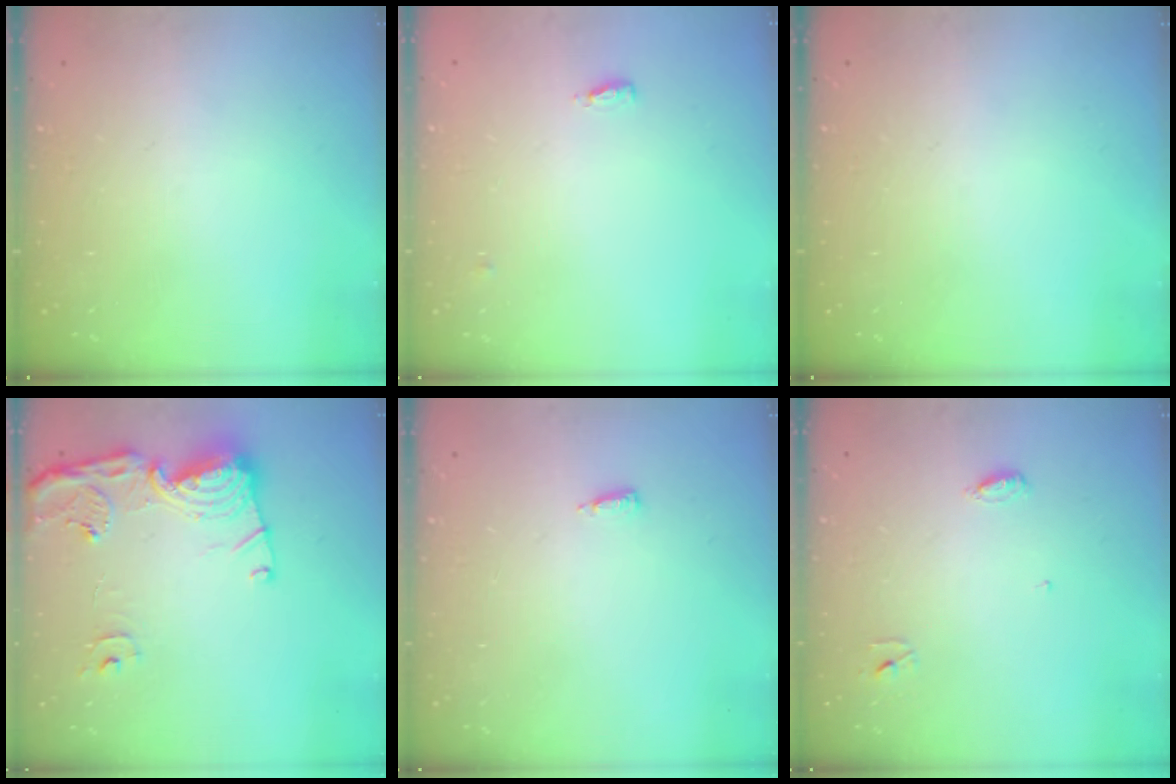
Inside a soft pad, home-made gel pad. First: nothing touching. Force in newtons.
{"total": 3.4, "press": 3.2, "slide": 1.2}
{"total": 0.0}
{"total": 16.3, "press": 16.2, "slide": 1.5}
{"total": 4.3, "press": 4.2, "slide": 1.0}
{"total": 3.4, "press": 3.4, "slide": 0.3}